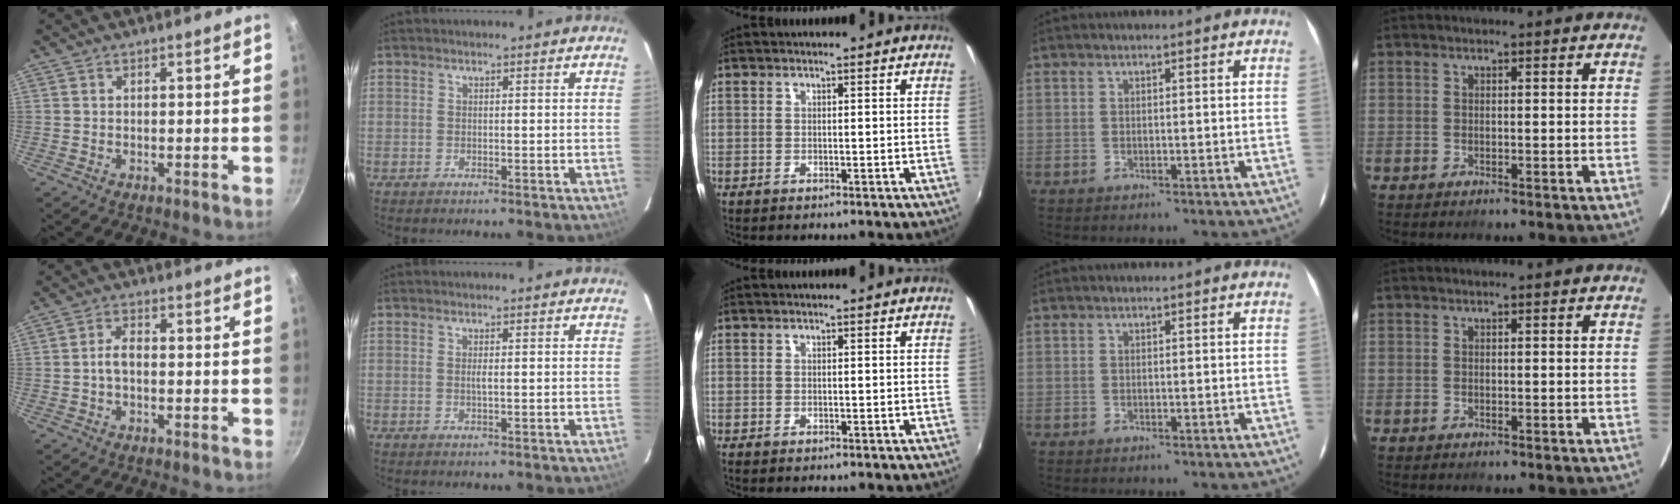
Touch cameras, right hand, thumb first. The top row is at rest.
{"thumb": {"total": 3.4, "force": [-0.5, 1.9, 2.8], "torque": [-0.052, 0.018, -0.014]}, "index": {"total": 0.9, "force": [0.1, 0.1, 0.9], "torque": [-0.018, 0.000, 0.001]}}